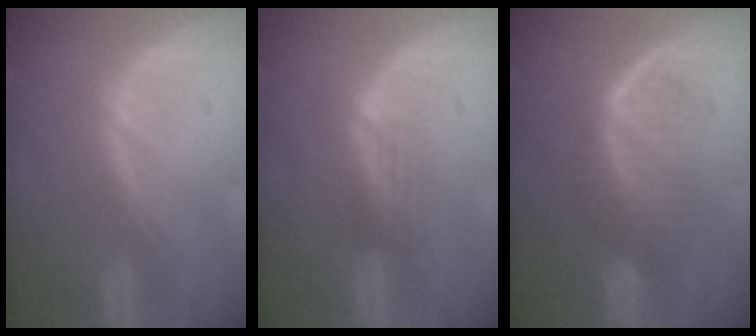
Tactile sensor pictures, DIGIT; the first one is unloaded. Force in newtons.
{"total": 2.8, "press": 2.5, "slide": 1.4}
{"total": 6.0, "press": 5.9, "slide": 1.1}